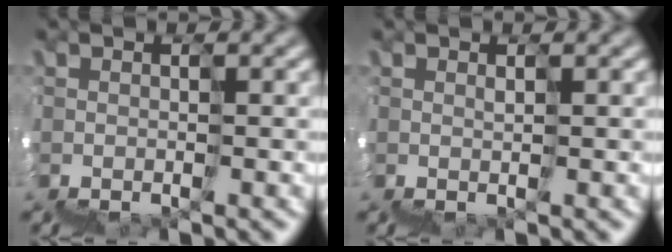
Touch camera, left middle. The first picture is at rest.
{"total": 1.4, "force": [0.7, 0.6, 1.1], "torque": [-0.013, 0.003, 0.013]}